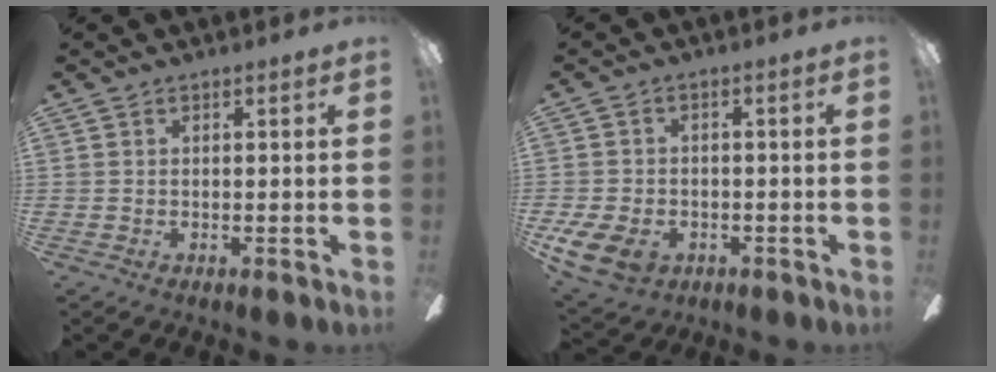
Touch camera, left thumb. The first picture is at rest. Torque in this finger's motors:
{"motor_torque": [0.19, 1.27, 0.80, -0.08, 0.06]}